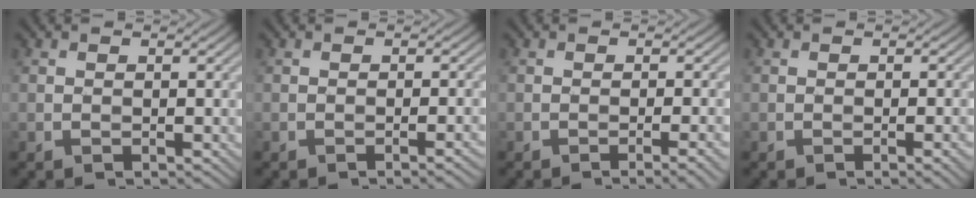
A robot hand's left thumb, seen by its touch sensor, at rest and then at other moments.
{"total": 1.6, "force": [-0.8, 0.2, 1.4], "torque": [-0.014, 0.007, -0.015]}
{"total": 2.8, "force": [-1.3, 0.4, 2.5], "torque": [-0.031, 0.008, -0.026]}
{"total": 2.0, "force": [-0.7, 0.3, 1.8], "torque": [-0.024, 0.003, -0.012]}